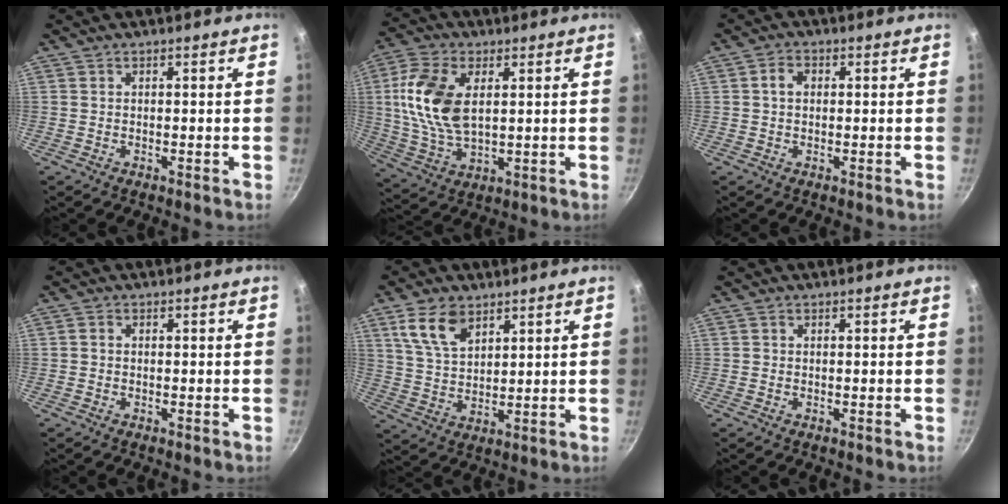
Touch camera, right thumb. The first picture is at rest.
{"total": 14.2, "force": [2.9, 8.0, 11.4], "torque": [-0.223, -0.005, 0.057]}
{"total": 2.7, "force": [0.3, 2.0, 1.7], "torque": [-0.022, 0.007, 0.002]}
{"total": 0.8, "force": [-0.2, 0.7, 0.4], "torque": [-0.006, 0.003, -0.004]}
{"total": 9.1, "force": [5.1, 5.2, 5.5], "torque": [-0.088, -0.020, 0.104]}
{"total": 0.0}